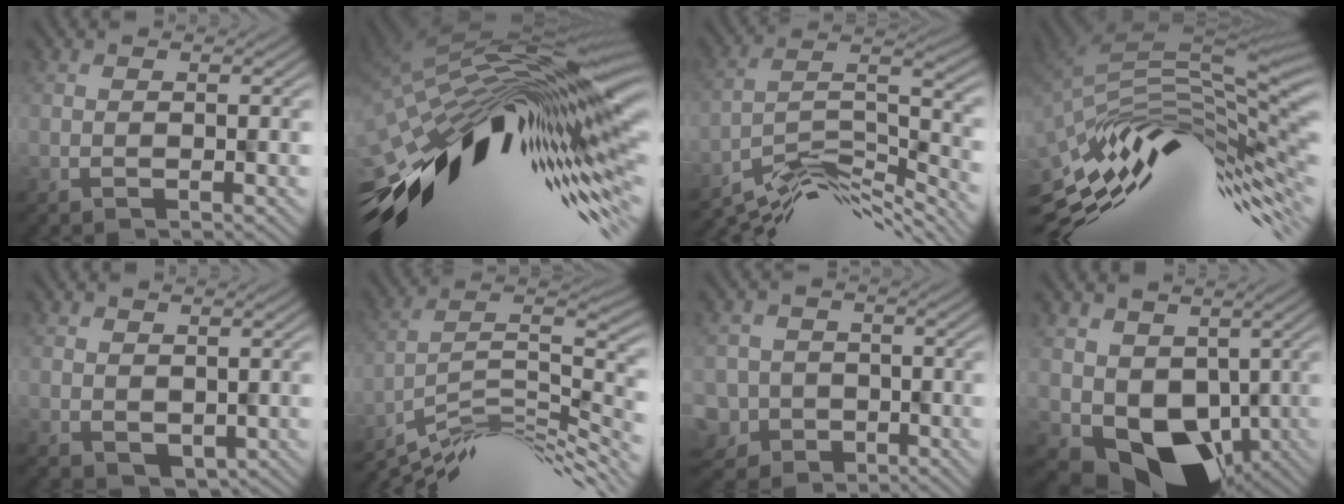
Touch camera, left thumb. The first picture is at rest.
{"total": 17.7, "force": [-3.6, 5.8, 16.3], "torque": [-0.322, -0.012, -0.088]}
{"total": 11.0, "force": [-7.6, 3.1, 7.3], "torque": [-0.136, 0.000, -0.131]}
{"total": 14.8, "force": [-4.7, 4.3, 13.3], "torque": [-0.259, 0.000, -0.090]}
{"total": 3.0, "force": [-0.3, 2.5, 1.7], "torque": [-0.022, -0.015, 0.010]}
{"total": 12.3, "force": [-8.2, 3.4, 8.4], "torque": [-0.165, -0.002, -0.138]}
{"total": 6.4, "force": [-3.2, 5.5, 0.5], "torque": [-0.020, -0.024, -0.058]}
{"total": 10.7, "force": [-1.0, 8.6, 6.4], "torque": [-0.104, -0.041, -0.001]}